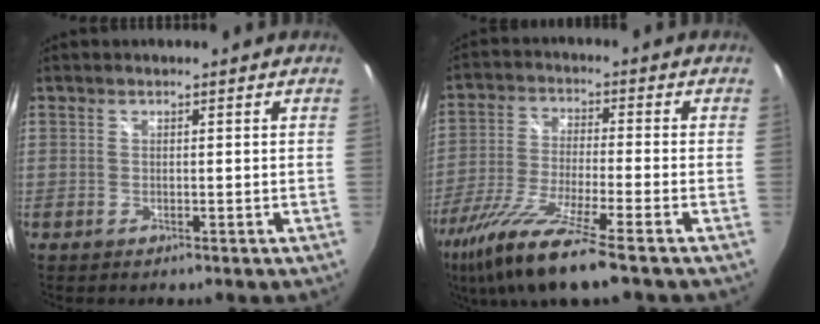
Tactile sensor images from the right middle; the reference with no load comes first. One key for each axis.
{"total": 16.3, "fx": -11.5, "fy": 1.3, "fz": 11.5, "tx": -0.241, "ty": -0.050, "tz": -0.210}